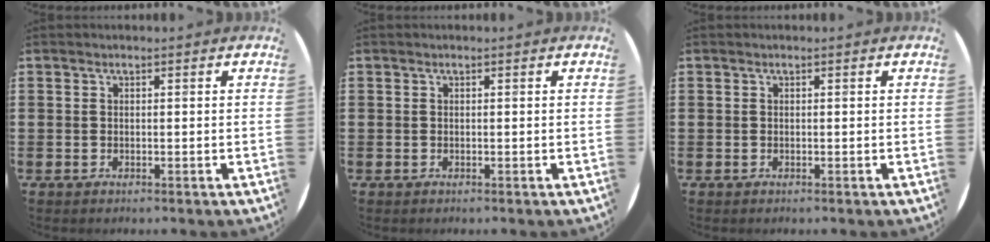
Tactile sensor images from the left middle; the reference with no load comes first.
{"total": 0.0}
{"total": 0.0}